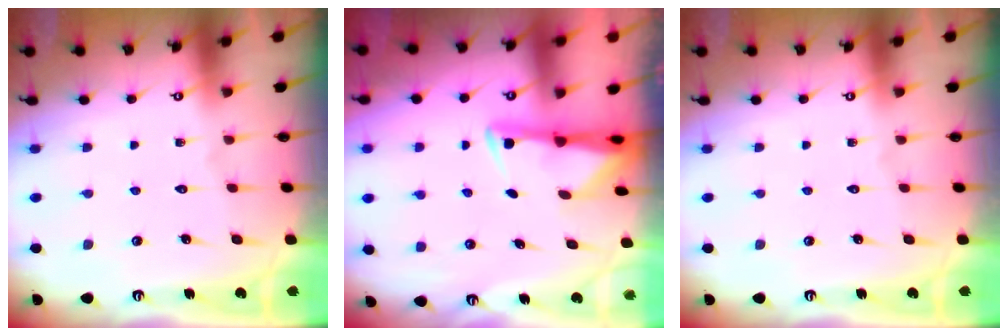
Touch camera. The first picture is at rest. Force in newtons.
{"total": 3.0, "press": 2.9, "slide": 0.6}
{"total": 0.0}